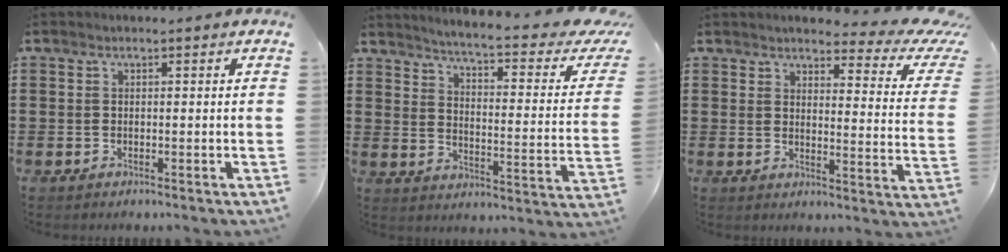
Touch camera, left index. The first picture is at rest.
{"total": 4.2, "force": [3.3, -0.6, 2.6], "torque": [-0.069, -0.035, 0.046]}
{"total": 4.6, "force": [3.8, 0.8, 2.4], "torque": [-0.042, -0.033, 0.058]}